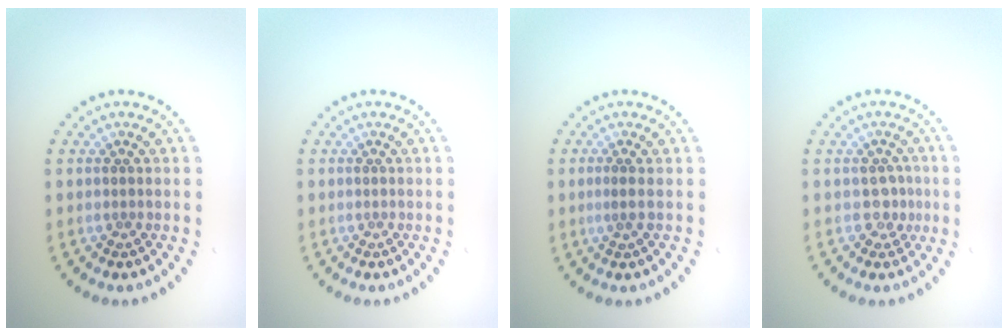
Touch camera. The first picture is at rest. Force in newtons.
{"total": 0.0}
{"total": 0.8, "press": 0.5, "slide": 0.6}
{"total": 1.4, "press": 1.2, "slide": 0.8}